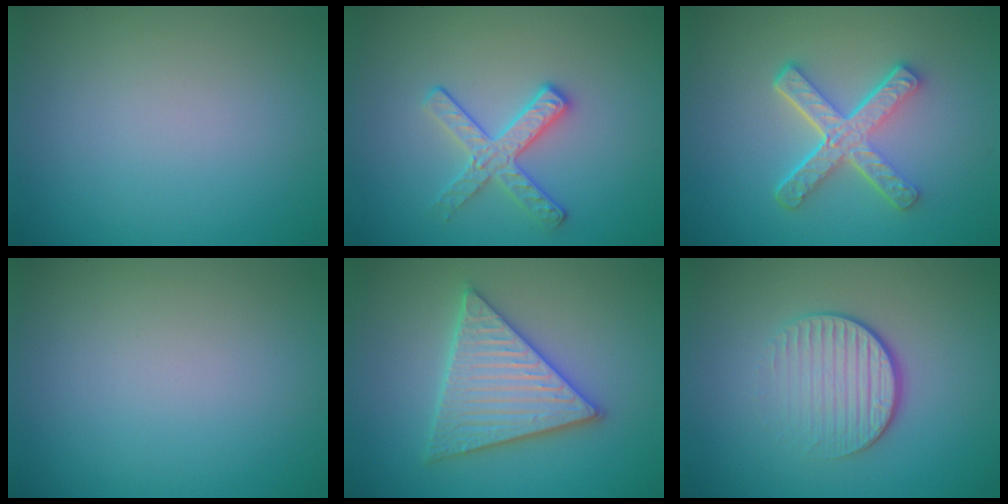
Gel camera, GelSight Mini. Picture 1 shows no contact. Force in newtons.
{"total": 2.8, "press": 2.7, "slide": 0.7}
{"total": 5.3, "press": 3.7, "slide": 3.8}
{"total": 0.0}
{"total": 5.1, "press": 5.0, "slide": 0.6}
{"total": 4.1, "press": 2.6, "slide": 3.2}